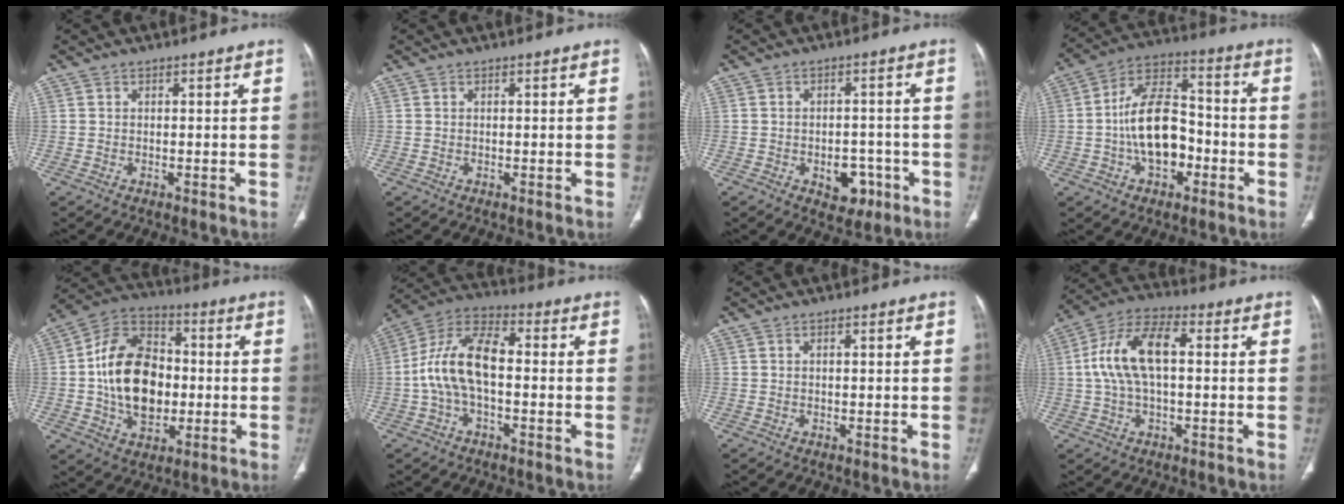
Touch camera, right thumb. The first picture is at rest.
{"total": 0.0}
{"total": 6.3, "force": [-2.5, 4.3, 3.7], "torque": [-0.021, 0.020, -0.025]}
{"total": 15.0, "force": [-3.1, 9.1, 11.5], "torque": [-0.182, 0.044, -0.058]}
{"total": 18.9, "force": [-0.7, 13.1, 13.6], "torque": [-0.204, 0.022, -0.010]}
{"total": 12.8, "force": [-1.0, 6.7, 10.9], "torque": [-0.215, 0.041, -0.025]}
{"total": 0.7, "force": [0.2, 0.2, 0.7], "torque": [-0.014, 0.006, 0.005]}
{"total": 12.8, "force": [1.1, 6.4, 11.0], "torque": [-0.223, 0.034, 0.016]}